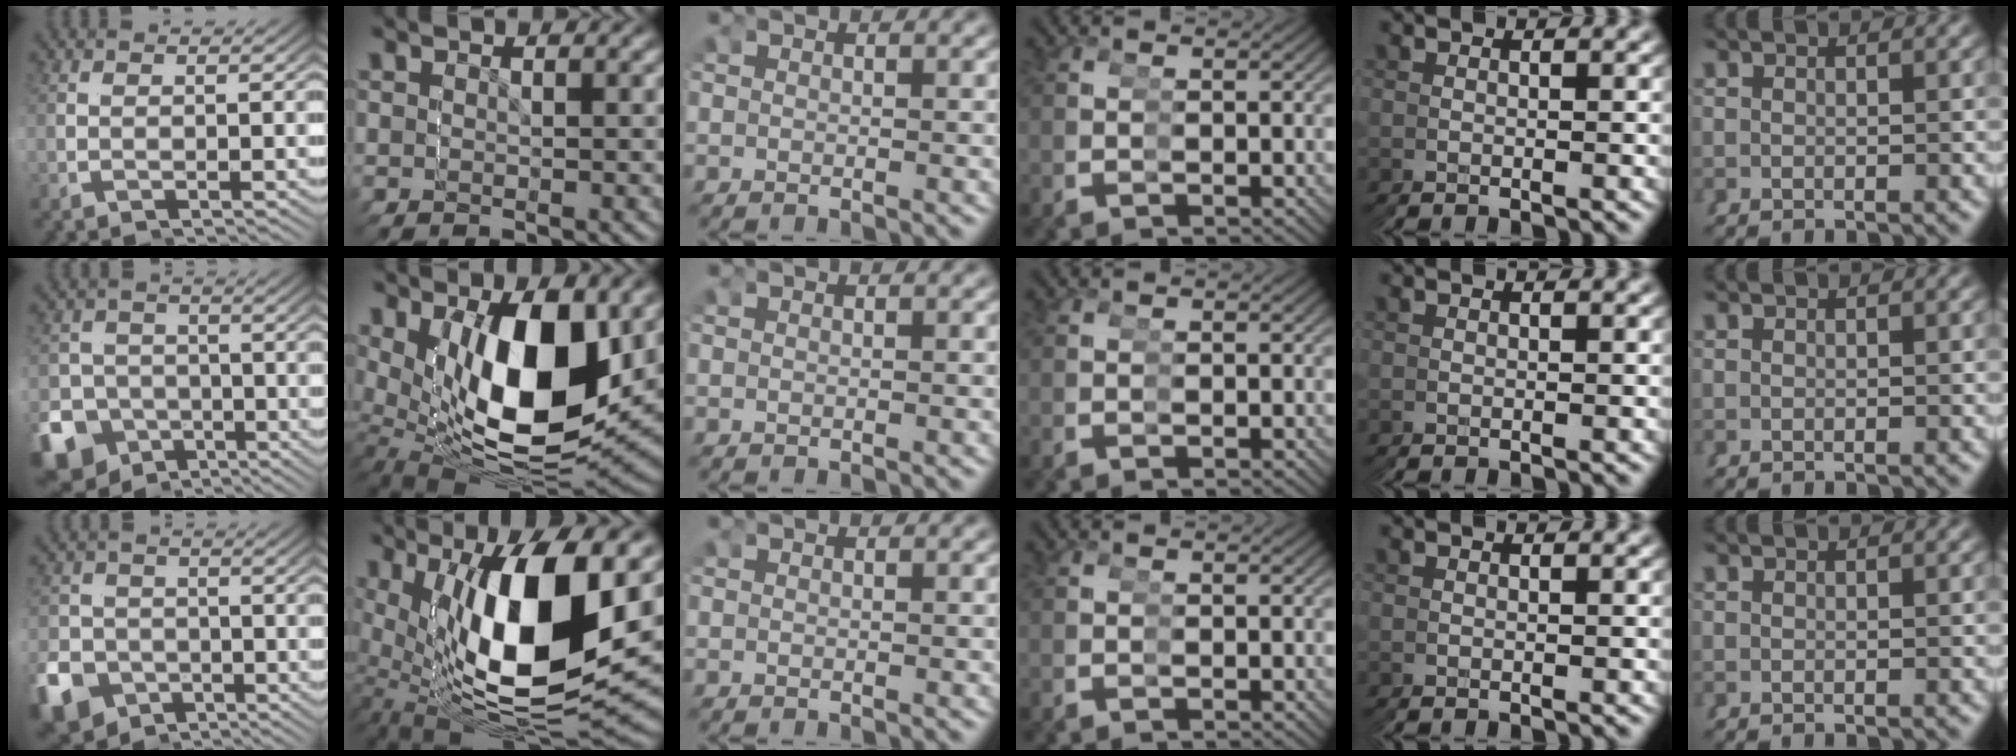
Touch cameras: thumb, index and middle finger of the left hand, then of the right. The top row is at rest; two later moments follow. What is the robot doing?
{"motion": "grasp_and_lifting", "object": "markers"}